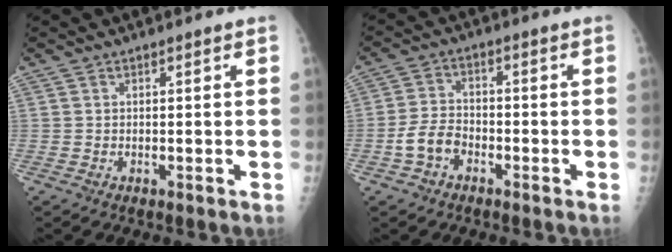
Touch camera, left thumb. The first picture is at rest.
{"total": 5.7, "force": [-2.6, 3.9, 3.2], "torque": [-0.055, 0.025, -0.052]}